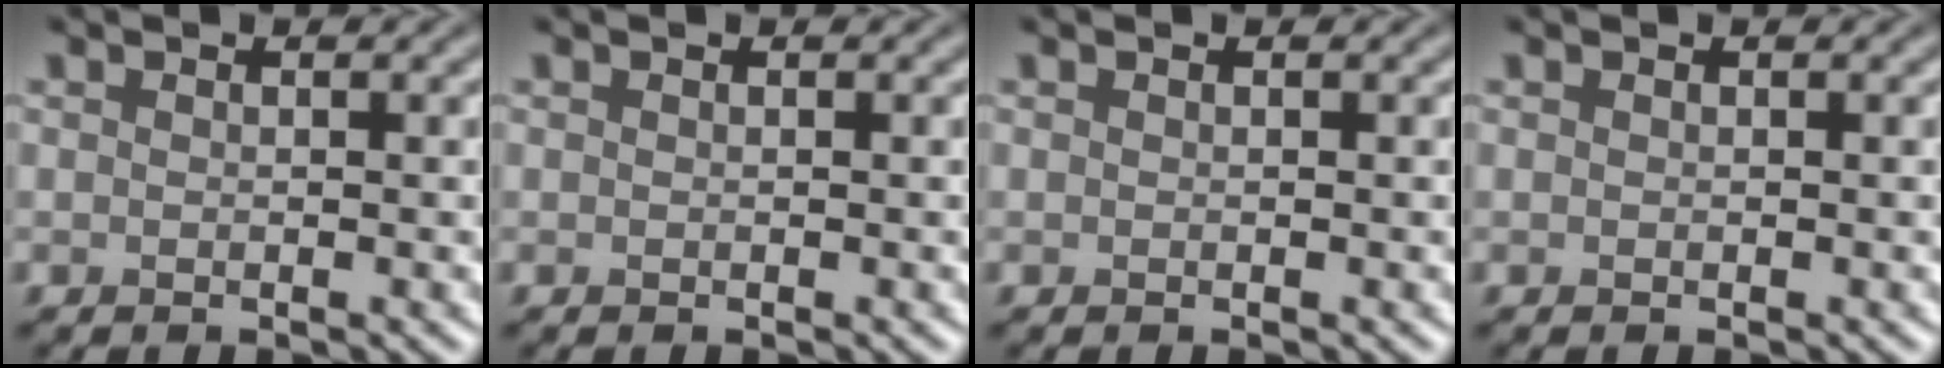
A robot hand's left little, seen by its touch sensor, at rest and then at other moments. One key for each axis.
{"total": 0.0}
{"total": 0.0}
{"total": 0.0}